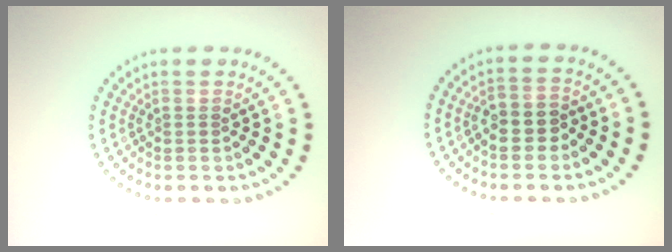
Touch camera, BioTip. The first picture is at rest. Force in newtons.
{"total": 2.6, "press": 2.4, "slide": 0.8}